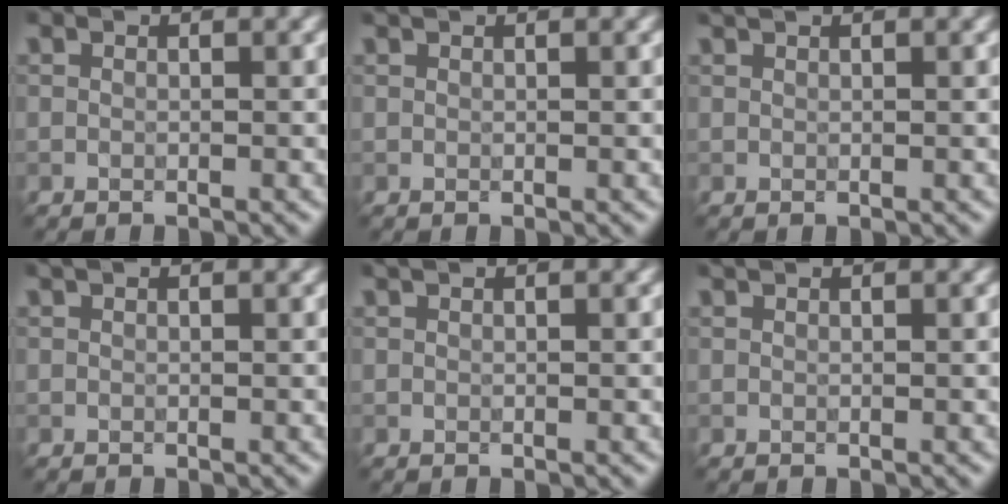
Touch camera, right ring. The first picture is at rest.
{"total": 1.4, "force": [1.0, 0.6, 0.7], "torque": [0.002, 0.001, -0.001]}
{"total": 1.9, "force": [1.4, 0.8, 1.1], "torque": [0.002, 0.007, 0.000]}
{"total": 1.1, "force": [0.8, 0.4, 0.6], "torque": [-0.003, -0.003, 0.004]}
{"total": 1.5, "force": [1.0, 0.6, 0.8], "torque": [0.001, 0.000, 0.000]}
{"total": 1.4, "force": [1.0, 0.5, 0.7], "torque": [0.003, 0.002, 0.001]}